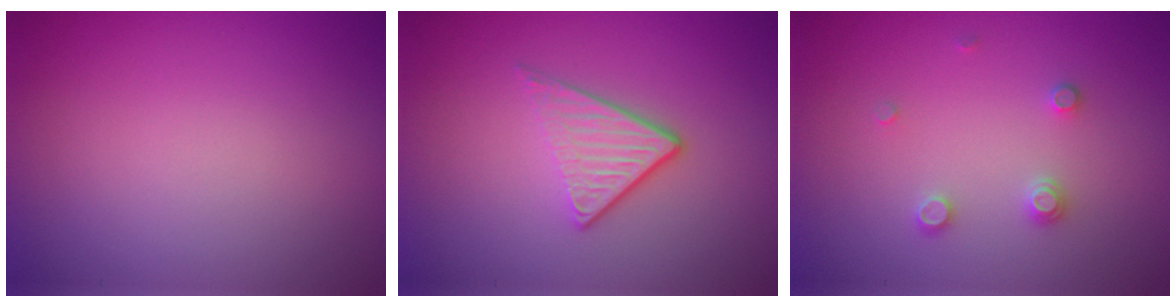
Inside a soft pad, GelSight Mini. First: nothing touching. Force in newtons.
{"total": 3.6, "press": 2.4, "slide": 2.6}
{"total": 1.5, "press": 1.5, "slide": 0.2}